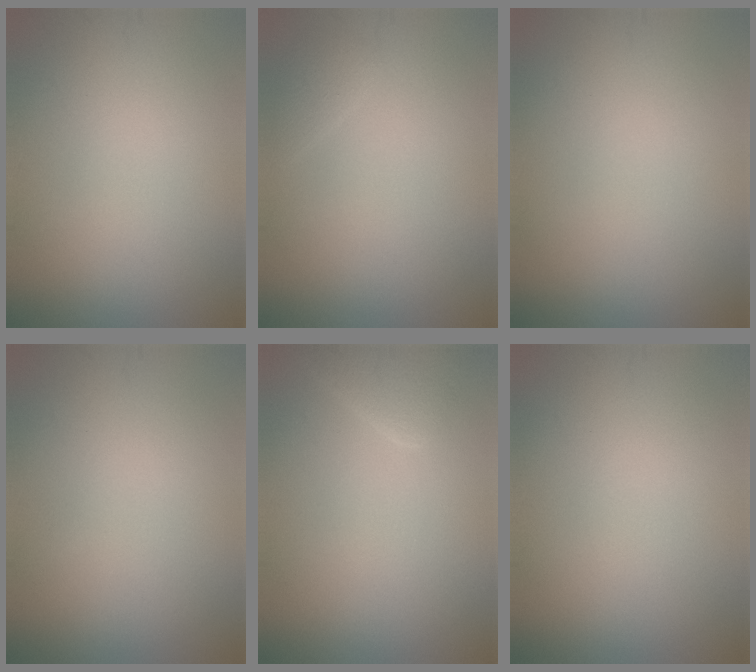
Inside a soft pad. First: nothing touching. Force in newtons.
{"total": 0.9, "press": 0.9, "slide": 0.1}
{"total": 0.0}
{"total": 0.0}
{"total": 2.9, "press": 2.9, "slide": 0.2}
{"total": 0.0}